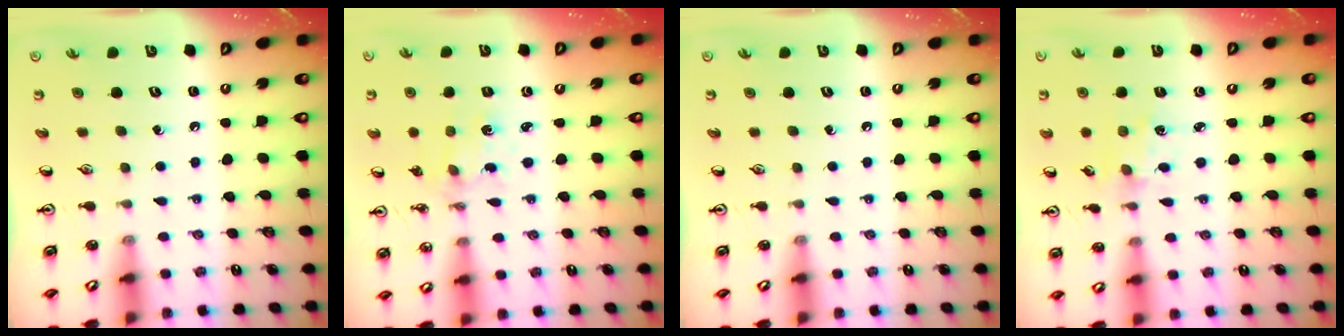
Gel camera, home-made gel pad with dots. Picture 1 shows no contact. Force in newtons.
{"total": 1.5, "press": 1.5, "slide": 0.3}
{"total": 0.0}
{"total": 1.3, "press": 1.3, "slide": 0.2}